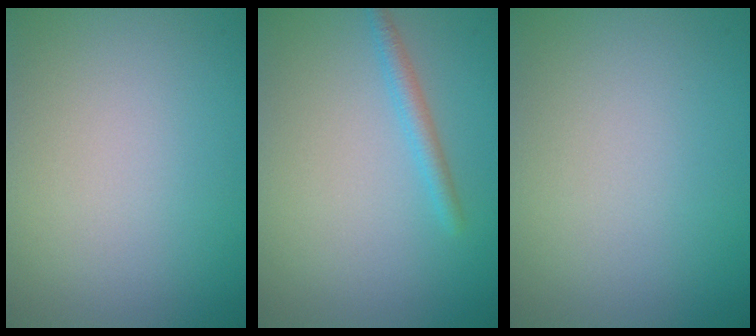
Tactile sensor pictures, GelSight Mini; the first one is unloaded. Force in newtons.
{"total": 1.6, "press": 1.6, "slide": 0.1}
{"total": 0.0}